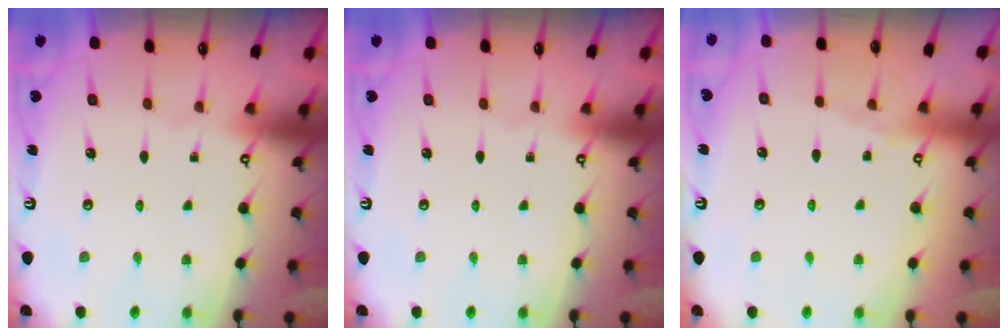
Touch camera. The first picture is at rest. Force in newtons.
{"total": 0.0}
{"total": 1.8, "press": 1.8, "slide": 0.4}